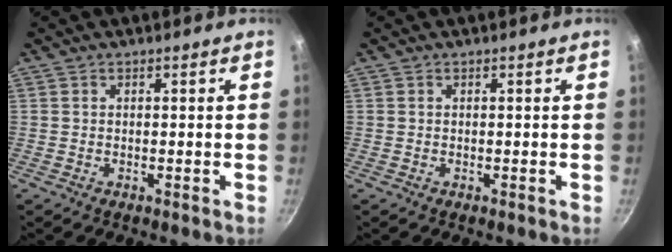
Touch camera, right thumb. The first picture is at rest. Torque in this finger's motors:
{"motor_torque": [0.00, 0.00, 0.01, 0.01, 0.00]}